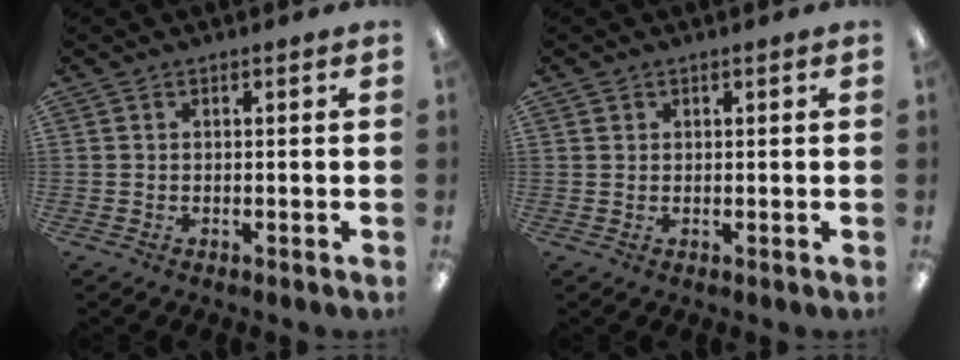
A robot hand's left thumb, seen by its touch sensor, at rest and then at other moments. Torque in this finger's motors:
{"motor_torque": [0.14, -0.19, -0.49, 0.13, -0.03]}